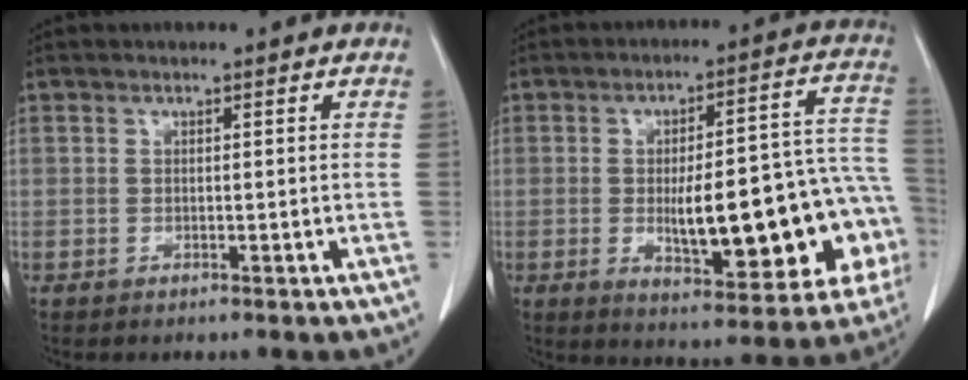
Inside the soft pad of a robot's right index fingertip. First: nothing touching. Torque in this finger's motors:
{"motor_torque": [1.35, -0.79, 0.50, 0.11]}